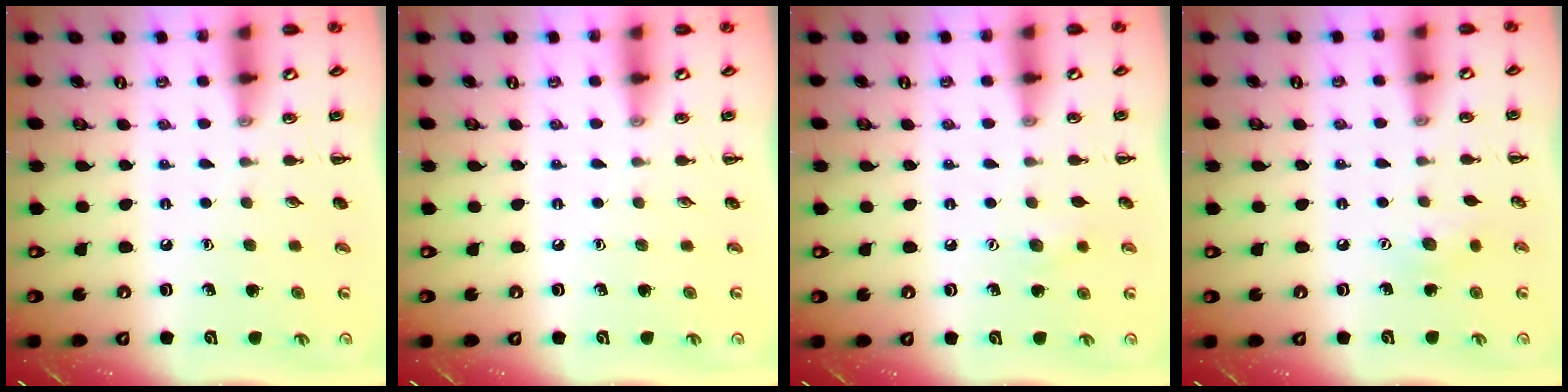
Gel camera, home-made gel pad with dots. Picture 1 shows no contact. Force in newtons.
{"total": 0.0}
{"total": 5.4, "press": 5.3, "slide": 1.0}
{"total": 6.6, "press": 6.4, "slide": 1.7}